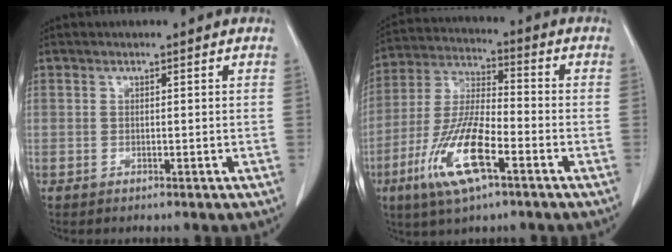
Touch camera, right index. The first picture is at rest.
{"total": 13.5, "force": [-6.1, 3.2, 11.6], "torque": [-0.241, -0.012, -0.115]}